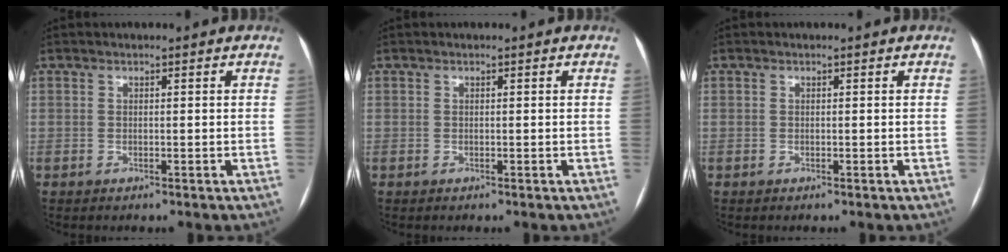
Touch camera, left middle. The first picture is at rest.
{"total": 0.0}
{"total": 0.0}